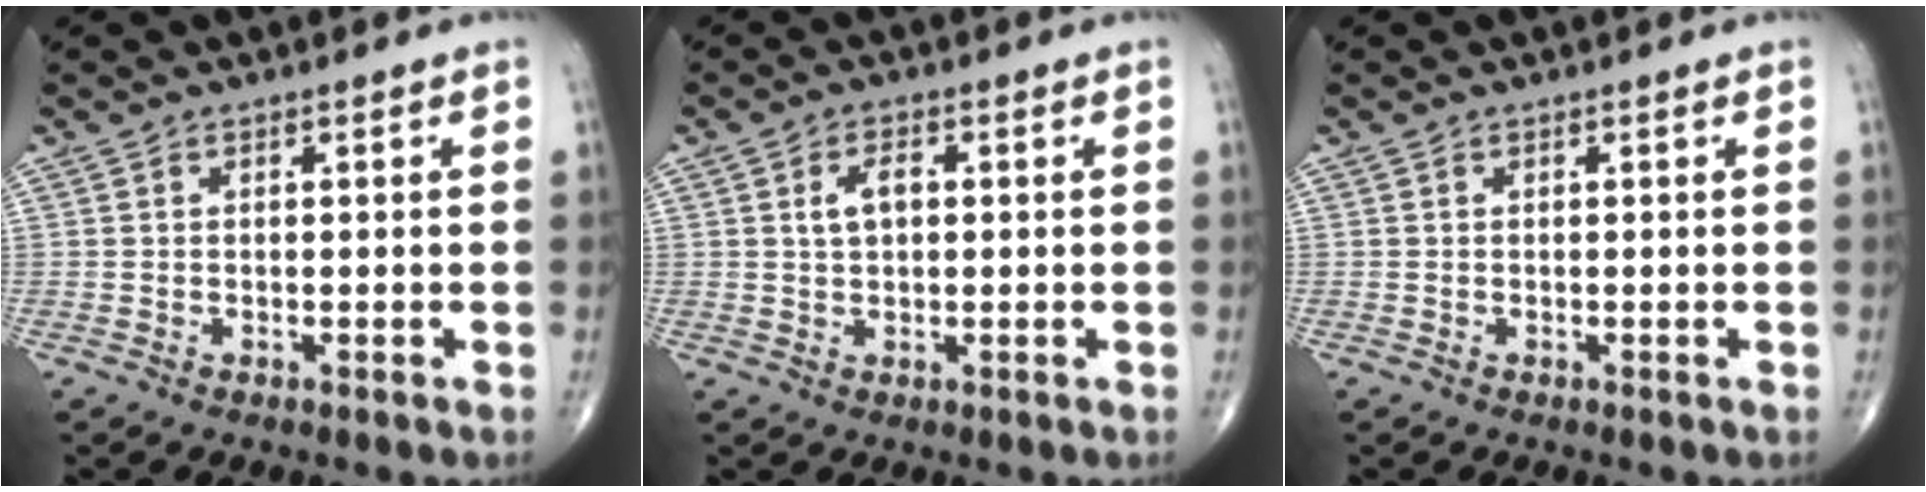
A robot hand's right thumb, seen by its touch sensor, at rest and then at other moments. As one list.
[{"total": 3.8, "force": [0.7, 2.2, 3.0], "torque": [-0.055, 0.005, 0.012]}, {"total": 0.0}]